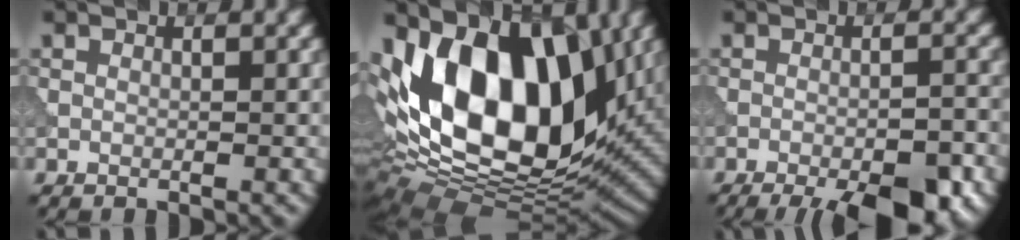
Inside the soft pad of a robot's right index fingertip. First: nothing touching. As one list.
[{"total": 15.6, "force": [3.5, 9.4, 12.0], "torque": [-0.209, 0.000, 0.047]}, {"total": 8.4, "force": [-5.3, 2.1, 6.1], "torque": [-0.081, -0.004, -0.077]}]